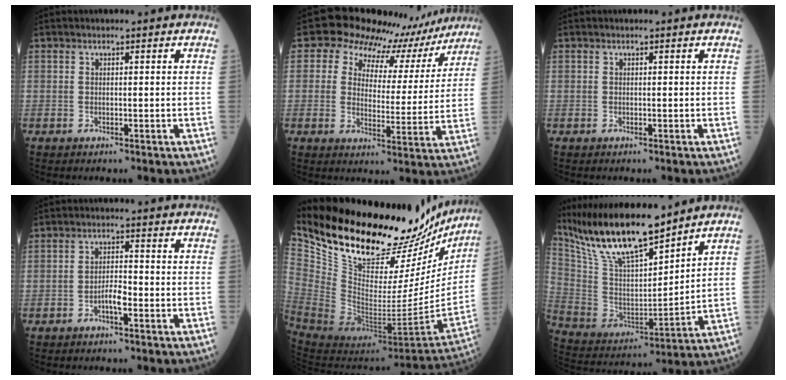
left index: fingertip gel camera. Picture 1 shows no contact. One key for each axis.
{"total": 12.8, "fx": 10.3, "fy": 6.9, "fz": 3.4, "tx": -0.035, "ty": 0.011, "tz": 0.111}
{"total": 0.0}
{"total": 2.7, "fx": -1.7, "fy": 0.6, "fz": 2.0, "tx": -0.033, "ty": 0.002, "tz": -0.034}
{"total": 34.0, "fx": 29.3, "fy": 10.1, "fz": 14.0, "tx": -0.247, "ty": -0.084, "tz": 0.422}
{"total": 17.6, "fx": 14.8, "fy": 2.6, "fz": 9.3, "tx": -0.182, "ty": 0.000, "tz": 0.284}